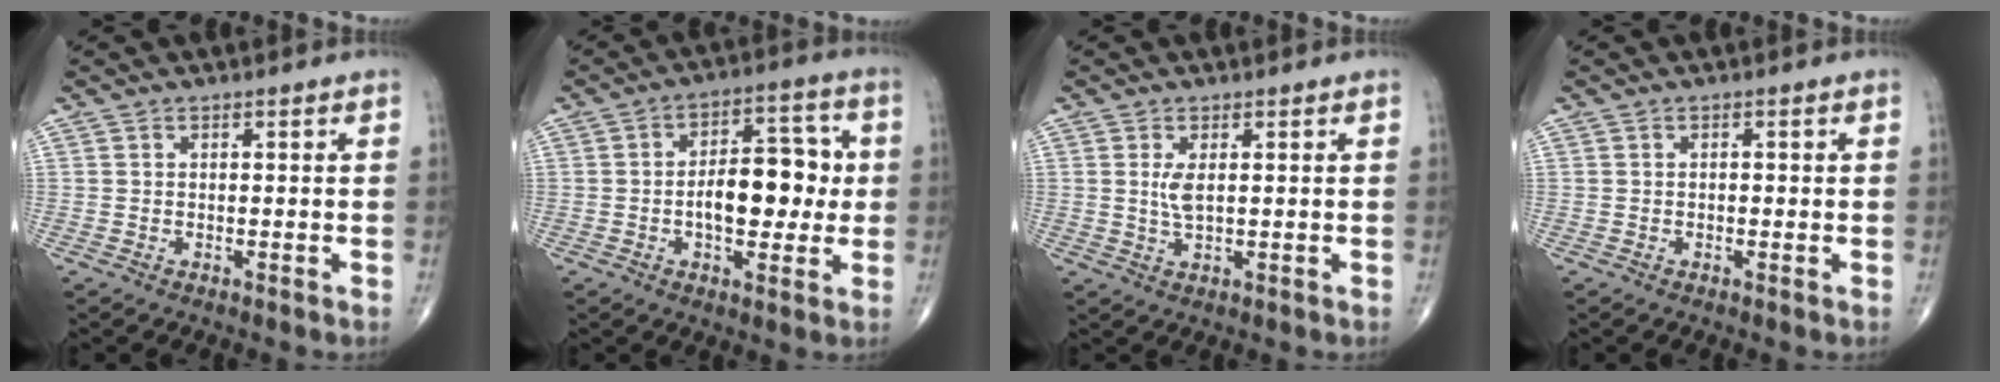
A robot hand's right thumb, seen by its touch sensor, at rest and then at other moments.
{"total": 12.5, "force": [-0.5, 6.7, 10.5], "torque": [-0.122, 0.024, -0.010]}
{"total": 2.5, "force": [0.5, 0.9, 2.3], "torque": [-0.049, -0.005, 0.013]}
{"total": 0.6, "force": [-0.1, 0.4, 0.5], "torque": [-0.004, 0.000, -0.002]}